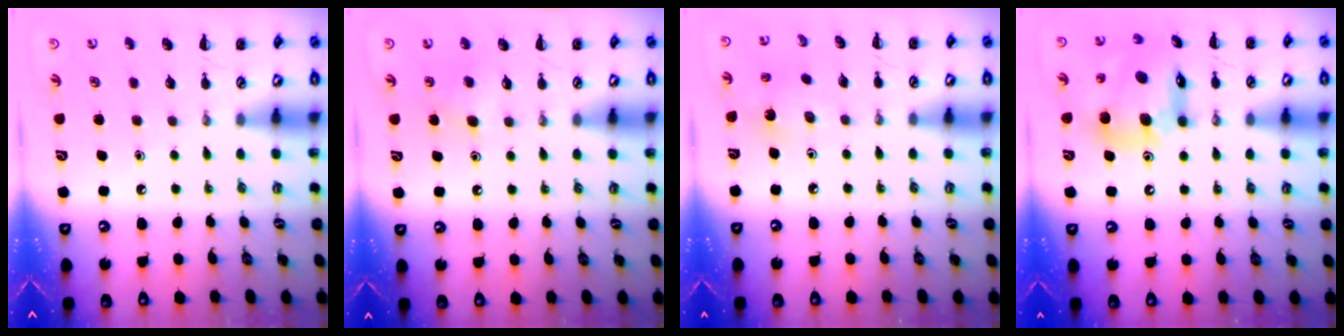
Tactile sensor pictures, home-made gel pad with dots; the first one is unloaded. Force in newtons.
{"total": 6.0, "press": 5.8, "slide": 1.7}
{"total": 2.0, "press": 1.9, "slide": 0.8}
{"total": 15.7, "press": 15.3, "slide": 3.4}